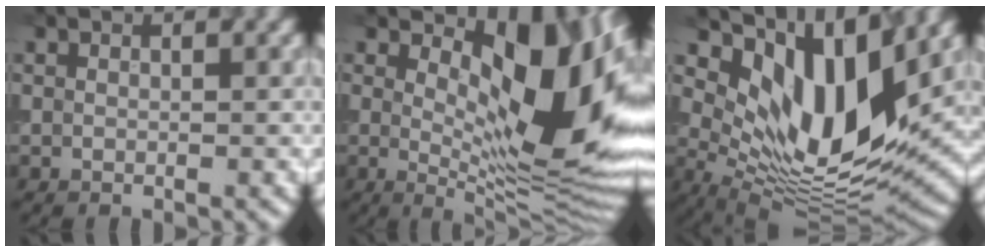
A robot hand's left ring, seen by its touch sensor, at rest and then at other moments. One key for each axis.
{"total": 12.1, "fx": 2.6, "fy": 5.2, "fz": 10.6, "tx": -0.137, "ty": -0.005, "tz": 0.045}
{"total": 11.4, "fx": 5.1, "fy": 4.7, "fz": 9.0, "tx": -0.149, "ty": -0.014, "tz": 0.102}